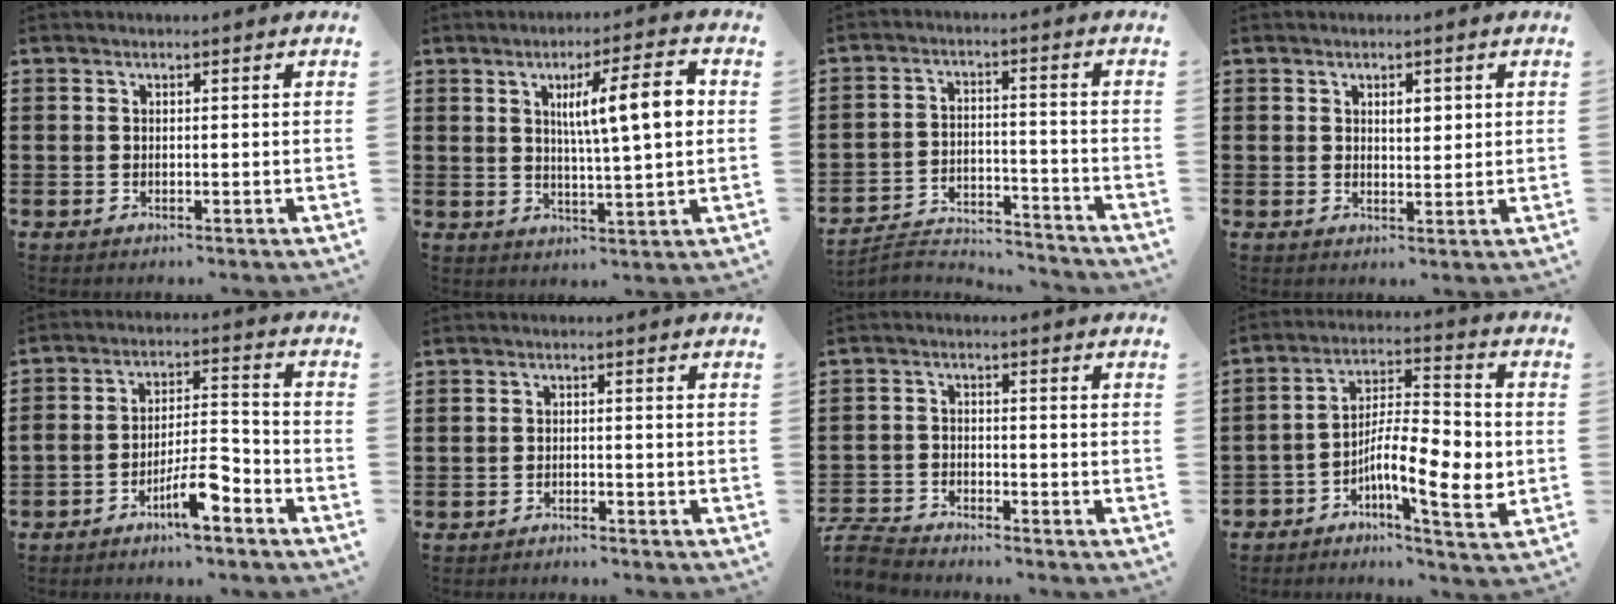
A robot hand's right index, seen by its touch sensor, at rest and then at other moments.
{"total": 9.5, "force": [2.2, 1.5, 9.2], "torque": [-0.159, -0.002, 0.029]}
{"total": 4.6, "force": [-4.4, 1.1, 0.9], "torque": [-0.024, 0.007, -0.091]}
{"total": 2.5, "force": [0.9, 1.2, 1.9], "torque": [-0.024, 0.001, 0.011]}
{"total": 7.6, "force": [-5.1, 1.9, 5.3], "torque": [-0.096, 0.010, -0.092]}
{"total": 1.3, "force": [-1.3, 0.1, 0.0], "torque": [-0.005, 0.003, -0.028]}
{"total": 4.1, "force": [-4.1, 0.6, 0.5], "torque": [-0.025, -0.002, -0.088]}
{"total": 10.6, "force": [-3.1, 2.9, 9.7], "torque": [-0.180, -0.002, -0.055]}